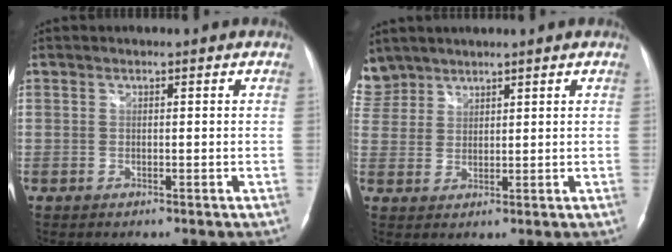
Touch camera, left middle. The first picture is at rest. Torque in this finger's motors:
{"motor_torque": [0.09, -0.21, 0.00, -0.02]}